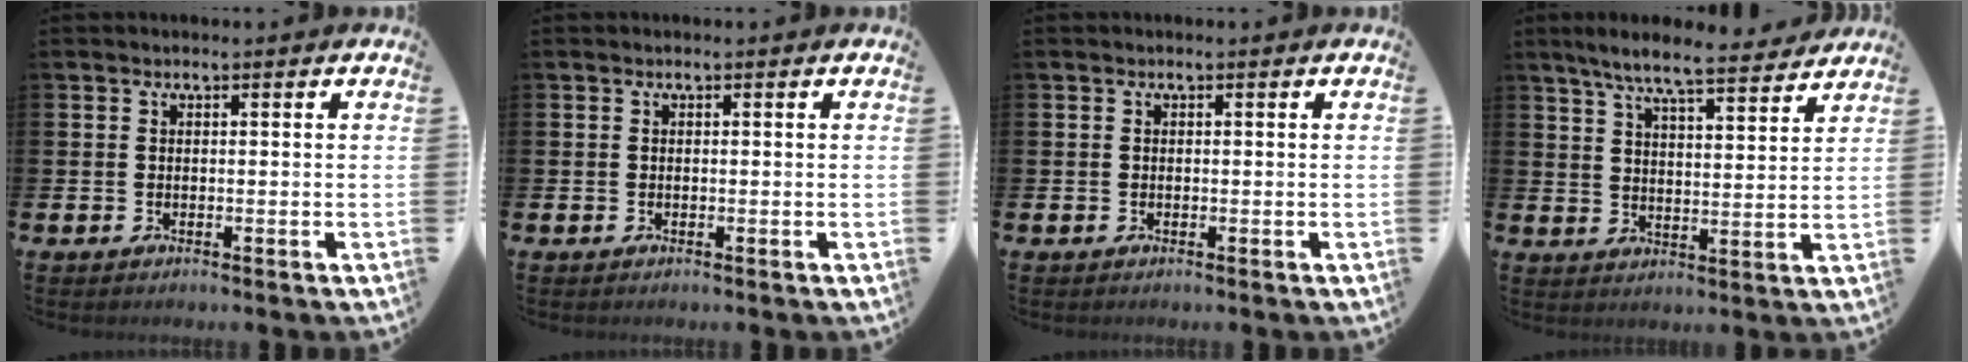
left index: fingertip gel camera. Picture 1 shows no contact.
{"total": 0.0}
{"total": 0.0}
{"total": 7.8, "force": [7.2, 0.8, 3.1], "torque": [-0.071, -0.042, 0.123]}